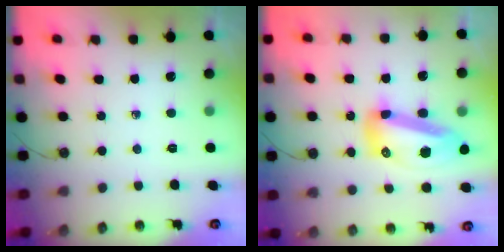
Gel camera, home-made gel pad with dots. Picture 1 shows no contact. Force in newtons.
{"total": 16.9, "press": 16.8, "slide": 2.1}